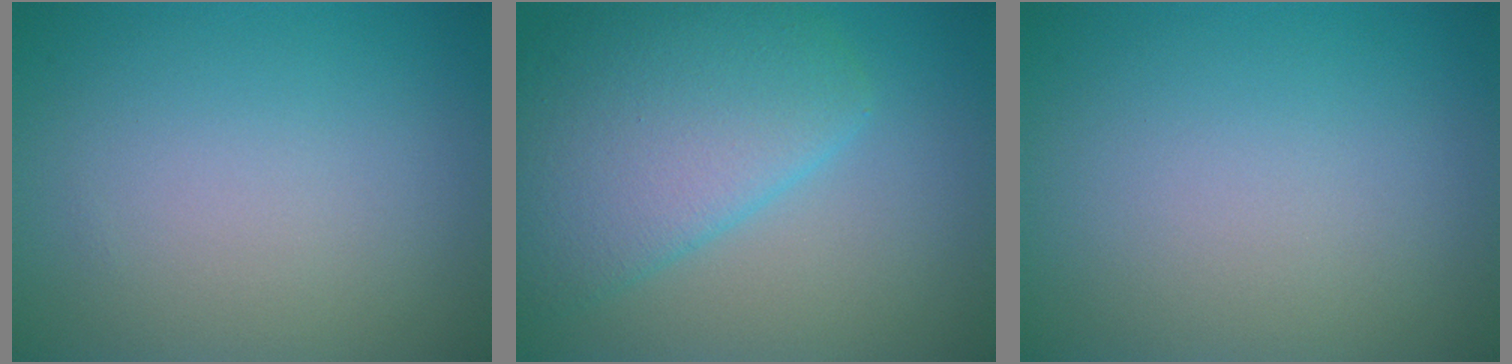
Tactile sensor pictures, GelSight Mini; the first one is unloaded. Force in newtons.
{"total": 6.9, "press": 6.9, "slide": 0.2}
{"total": 0.0}